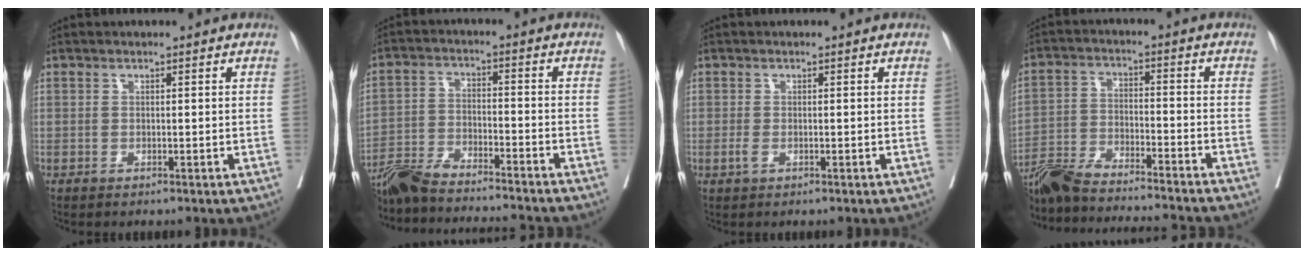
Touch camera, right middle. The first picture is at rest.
{"total": 15.1, "force": [-14.1, 0.8, 5.4], "torque": [-0.094, -0.004, -0.227]}
{"total": 1.0, "force": [-0.4, 0.4, 0.8], "torque": [-0.021, -0.002, -0.006]}
{"total": 18.2, "force": [-16.8, 0.6, 7.0], "torque": [-0.133, -0.018, -0.269]}